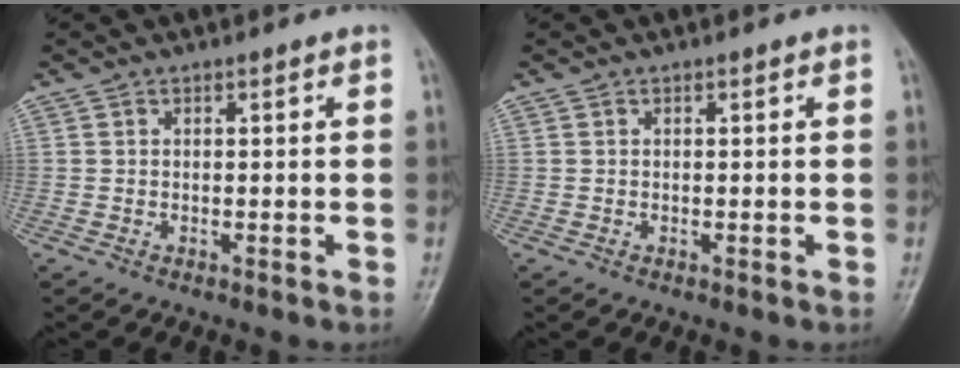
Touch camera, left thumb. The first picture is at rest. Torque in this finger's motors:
{"motor_torque": [-0.01, 0.10, -0.01, -0.06, 0.02]}